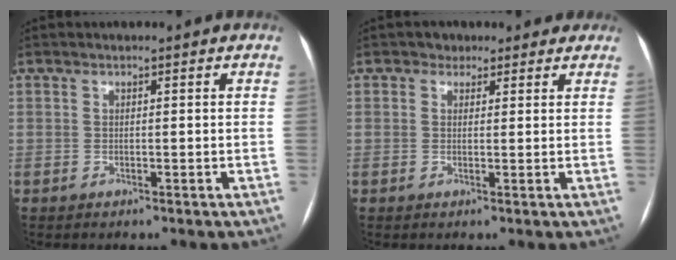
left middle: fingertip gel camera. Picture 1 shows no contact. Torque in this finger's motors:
{"motor_torque": [-0.22, 0.02, -0.03, -0.01]}